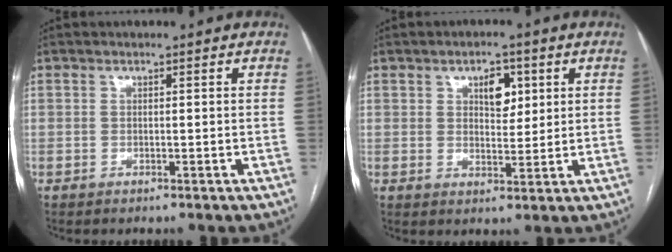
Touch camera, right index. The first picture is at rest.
{"total": 4.7, "force": [1.9, 2.5, 3.5], "torque": [-0.052, 0.006, 0.032]}